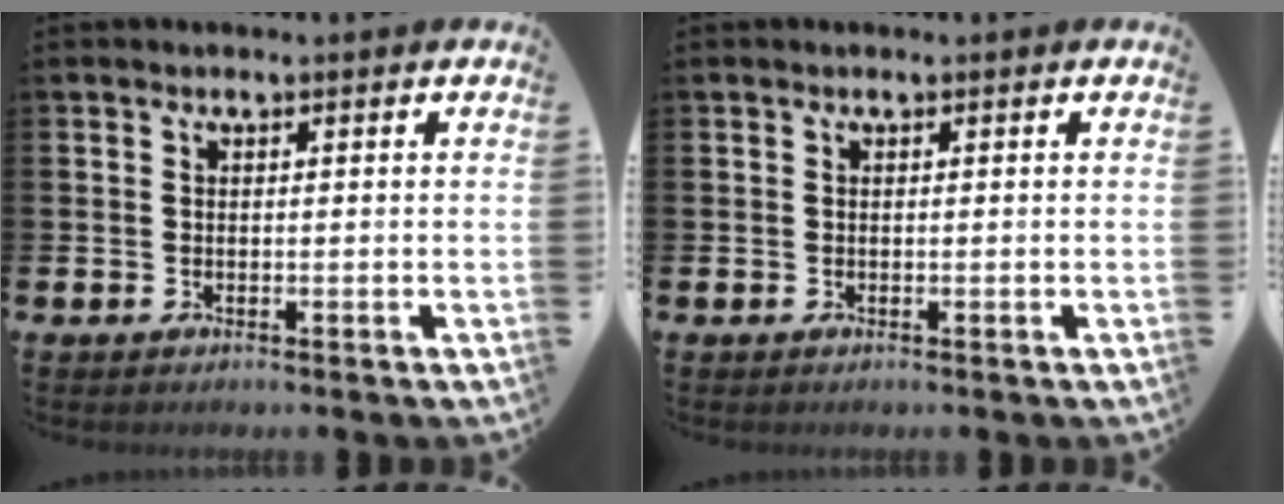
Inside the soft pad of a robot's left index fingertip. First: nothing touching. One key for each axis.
{"total": 0.0}